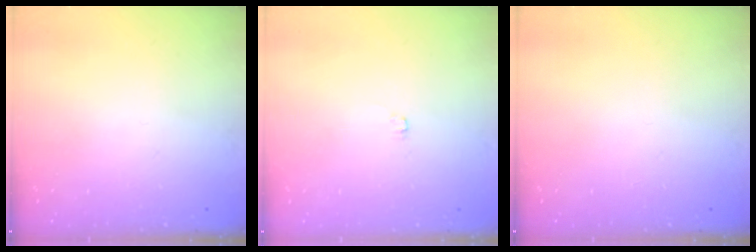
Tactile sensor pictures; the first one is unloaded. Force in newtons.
{"total": 2.6, "press": 2.6, "slide": 0.3}
{"total": 0.0}